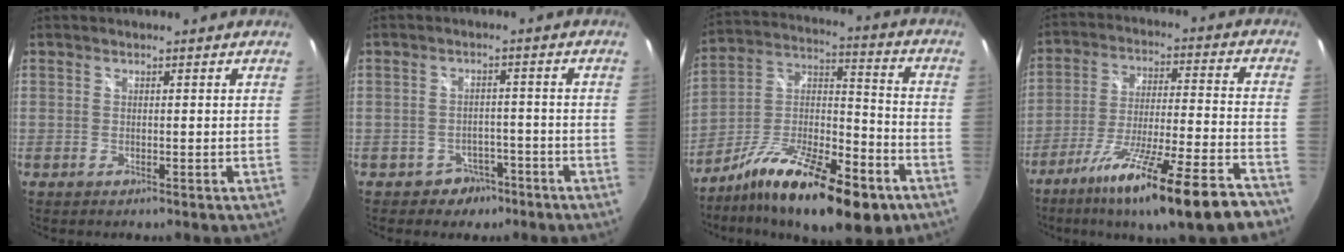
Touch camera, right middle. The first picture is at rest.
{"total": 4.5, "force": [-3.0, 3.3, 0.5], "torque": [-0.015, 0.019, -0.035]}
{"total": 22.8, "force": [-13.5, 7.8, 16.6], "torque": [-0.285, -0.013, -0.224]}
{"total": 22.3, "force": [-16.8, 1.9, 14.6], "torque": [-0.253, -0.056, -0.255]}